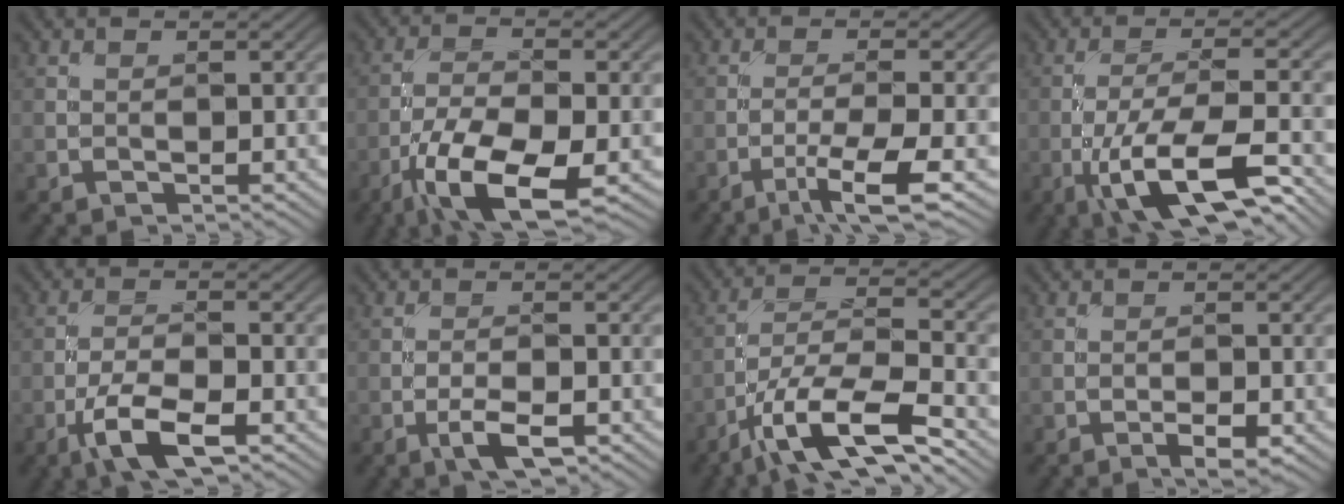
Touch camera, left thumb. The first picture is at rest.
{"total": 11.2, "force": [-5.7, 4.0, 8.8], "torque": [-0.177, -0.015, -0.113]}
{"total": 6.1, "force": [-3.2, 0.7, 5.1], "torque": [-0.086, 0.004, -0.063]}
{"total": 12.1, "force": [-6.2, 3.2, 9.8], "torque": [-0.182, -0.005, -0.114]}
{"total": 6.9, "force": [-3.7, 2.3, 5.3], "torque": [-0.108, 0.002, -0.077]}
{"total": 3.9, "force": [-2.0, 1.3, 3.1], "torque": [-0.060, 0.000, -0.038]}
{"total": 12.0, "force": [-6.9, 3.5, 9.2], "torque": [-0.173, -0.002, -0.133]}
{"total": 2.6, "force": [-1.4, 0.8, 2.1], "torque": [-0.035, 0.000, -0.025]}